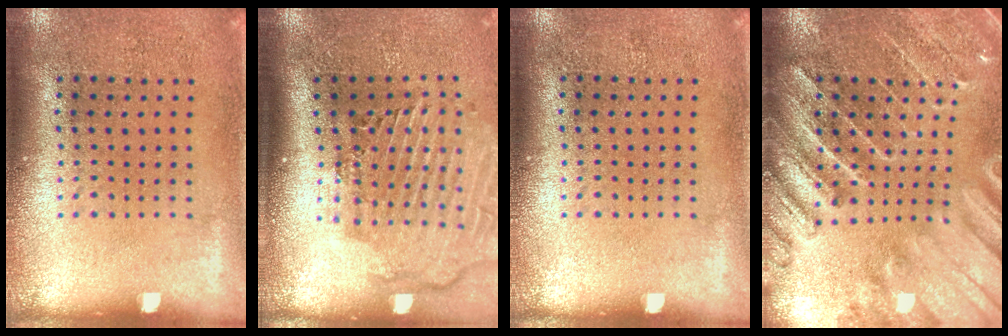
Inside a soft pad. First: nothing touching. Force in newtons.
{"total": 2.9, "press": 2.4, "slide": 1.7}
{"total": 0.0}
{"total": 3.0, "press": 2.9, "slide": 0.8}